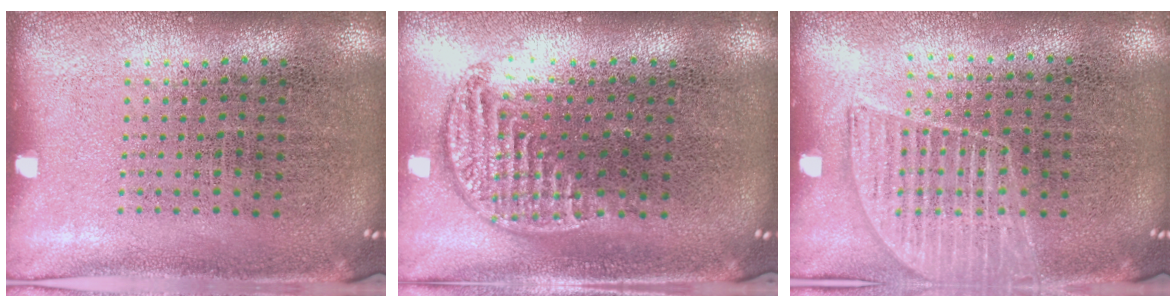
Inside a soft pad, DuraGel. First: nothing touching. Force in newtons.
{"total": 1.2, "press": 1.1, "slide": 0.5}
{"total": 1.4, "press": 1.2, "slide": 0.6}